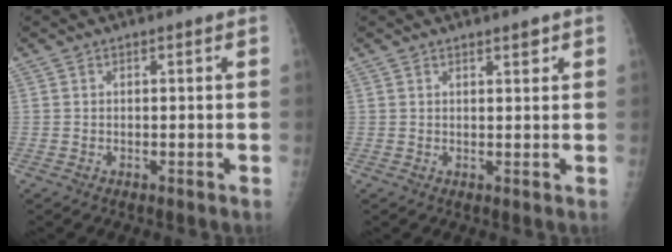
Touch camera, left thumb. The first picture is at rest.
{"total": 1.5, "force": [1.1, 0.4, 0.8], "torque": [-0.007, -0.007, 0.017]}